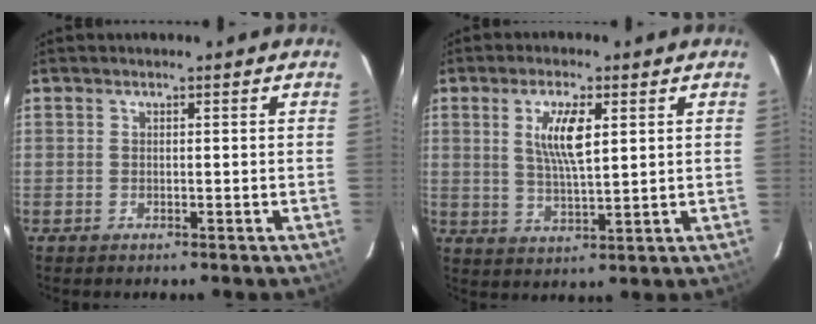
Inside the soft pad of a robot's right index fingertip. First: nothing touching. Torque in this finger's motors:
{"motor_torque": [1.10, 0.61, 0.37, 0.12]}